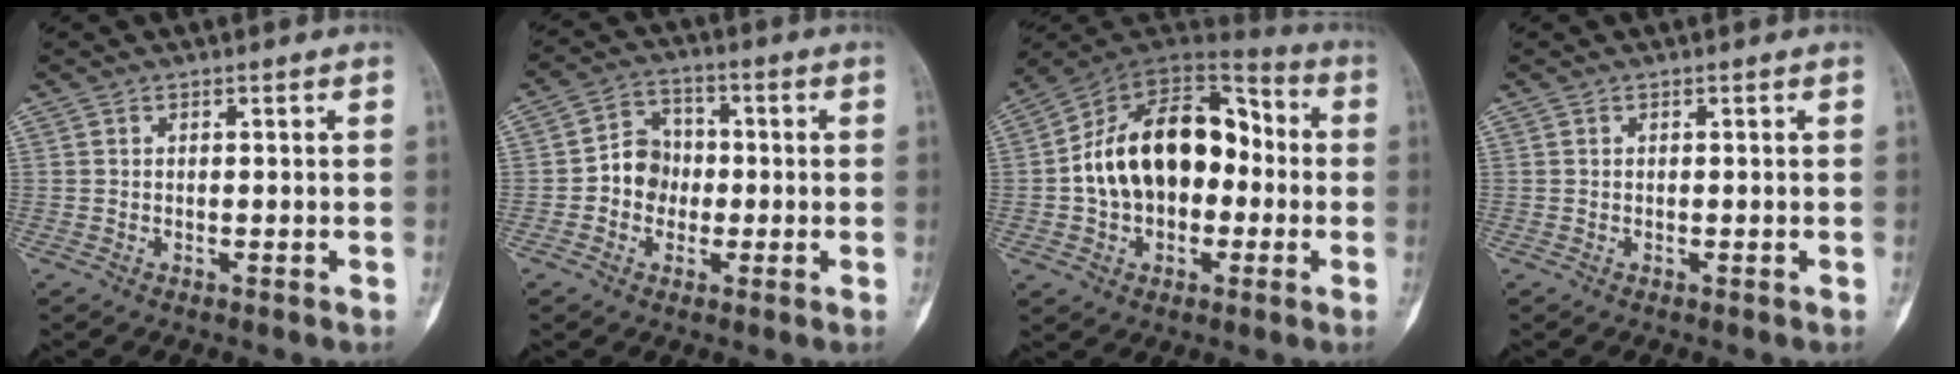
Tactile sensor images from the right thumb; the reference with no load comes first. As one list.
[{"total": 7.2, "force": [-0.9, 6.3, 3.2], "torque": [-0.020, 0.022, -0.029]}, {"total": 21.0, "force": [-0.6, 14.0, 15.7], "torque": [-0.226, 0.048, -0.015]}, {"total": 0.0}]